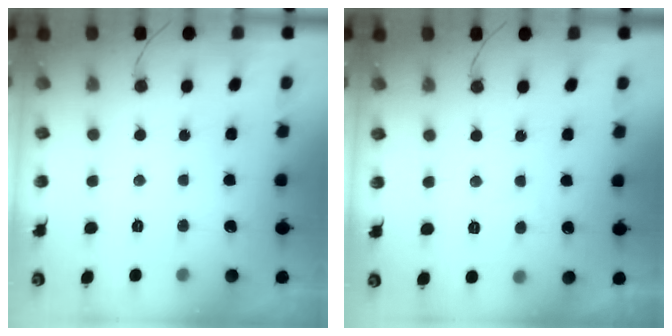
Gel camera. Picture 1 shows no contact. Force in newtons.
{"total": 2.0, "press": 1.9, "slide": 0.6}